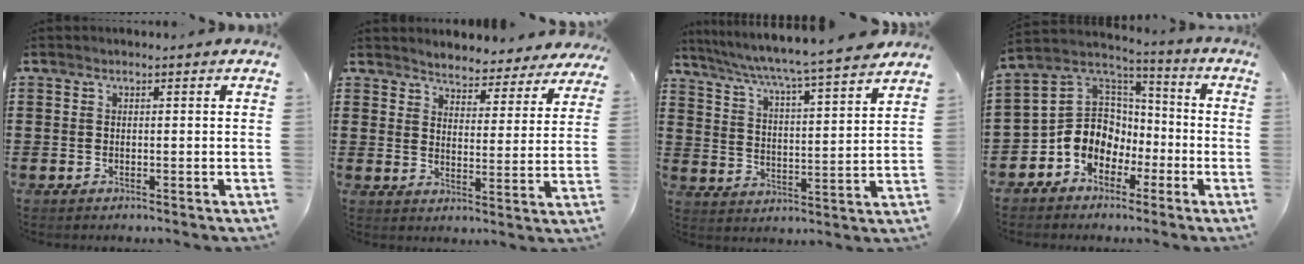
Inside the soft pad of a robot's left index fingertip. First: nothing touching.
{"total": 4.0, "force": [3.9, 0.1, -0.3], "torque": [-0.018, -0.031, 0.066]}
{"total": 4.9, "force": [4.4, -0.8, 2.1], "torque": [-0.062, -0.044, 0.064]}
{"total": 8.9, "force": [-2.7, 8.3, 1.7], "torque": [-0.059, 0.003, -0.050]}